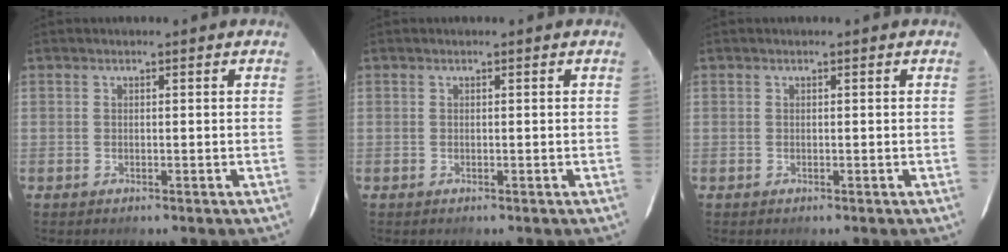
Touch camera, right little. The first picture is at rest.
{"total": 0.0}
{"total": 0.0}